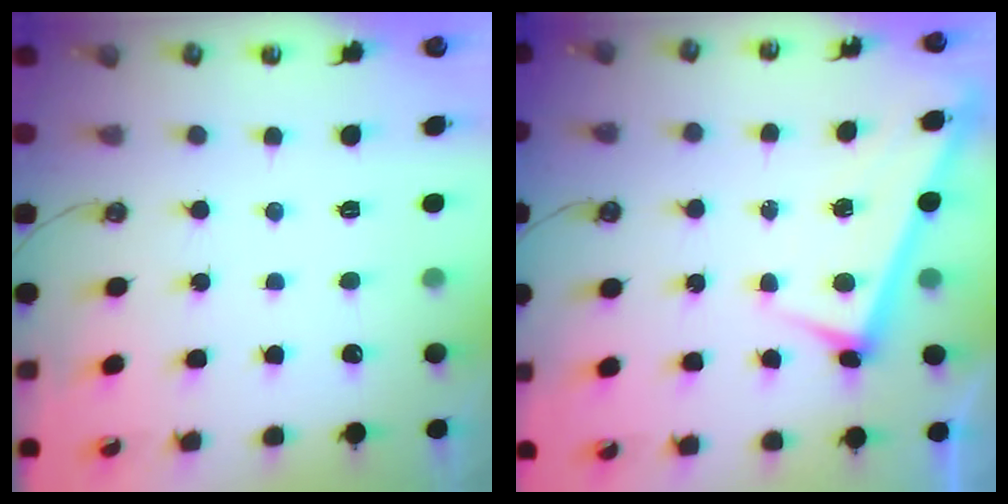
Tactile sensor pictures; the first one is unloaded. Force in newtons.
{"total": 2.8, "press": 2.8, "slide": 0.2}